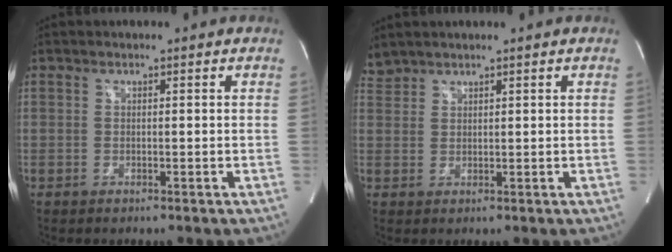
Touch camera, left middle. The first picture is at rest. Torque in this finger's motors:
{"motor_torque": [0.00, -0.10, -0.09, 0.01]}